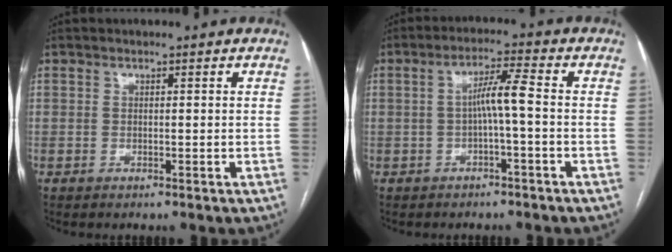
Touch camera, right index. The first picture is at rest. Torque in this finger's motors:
{"motor_torque": [0.62, -0.17, 0.28, 0.08]}